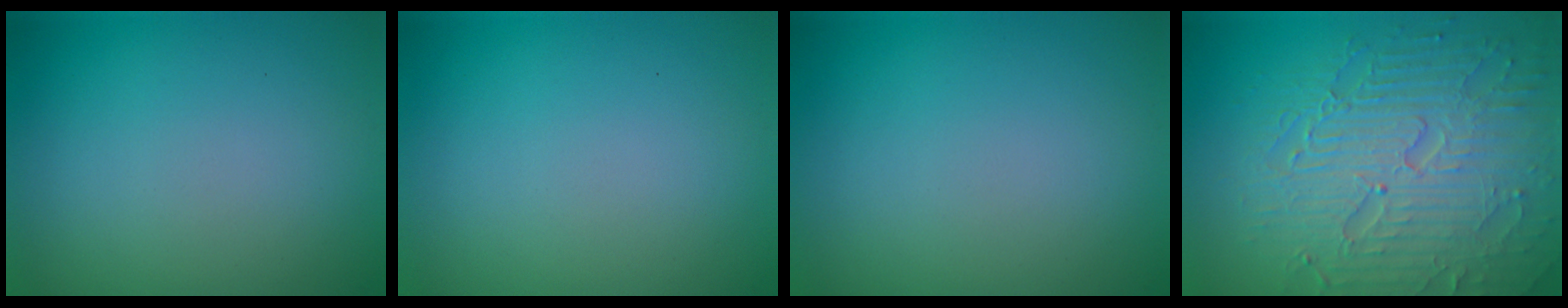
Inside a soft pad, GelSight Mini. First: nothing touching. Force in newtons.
{"total": 0.0}
{"total": 0.0}
{"total": 8.7, "press": 6.2, "slide": 6.1}